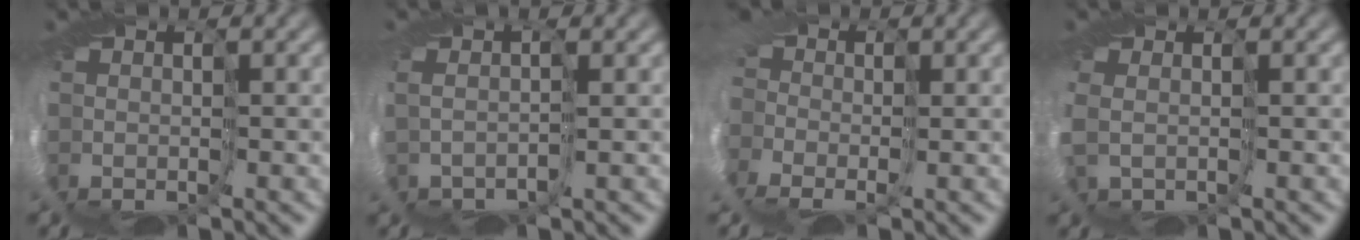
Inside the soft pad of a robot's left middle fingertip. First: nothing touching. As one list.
[{"total": 1.2, "force": [0.3, 0.4, 1.1], "torque": [-0.014, 0.014, -0.013]}, {"total": 8.0, "force": [-1.2, 5.7, 5.5], "torque": [-0.103, -0.001, -0.051]}, {"total": 1.6, "force": [-0.2, 1.0, 1.2], "torque": [-0.039, -0.007, 0.000]}]